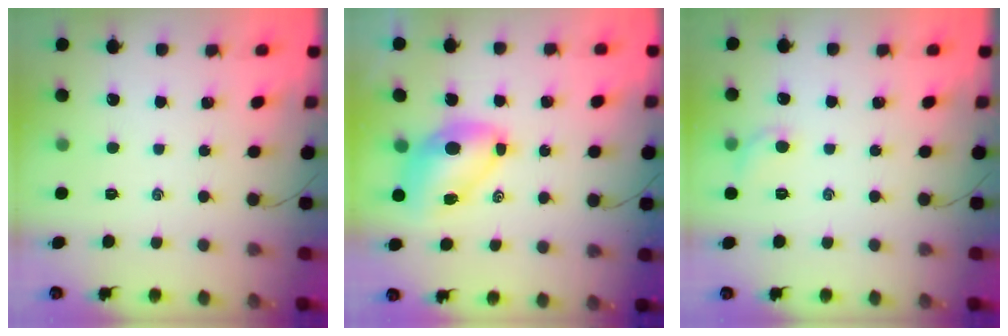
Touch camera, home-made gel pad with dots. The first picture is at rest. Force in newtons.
{"total": 8.1, "press": 7.9, "slide": 2.0}
{"total": 5.4, "press": 5.3, "slide": 1.3}